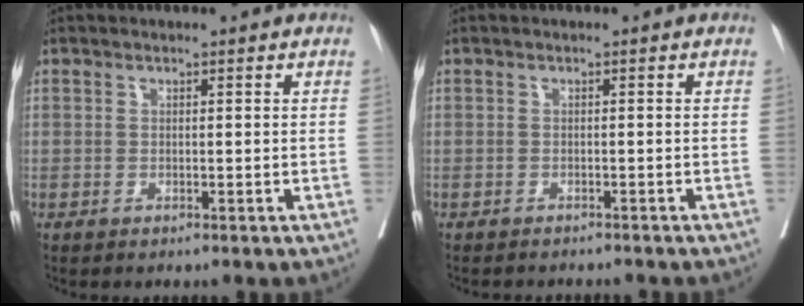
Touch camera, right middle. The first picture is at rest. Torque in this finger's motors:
{"motor_torque": [0.34, -0.45, 0.00, 0.00]}